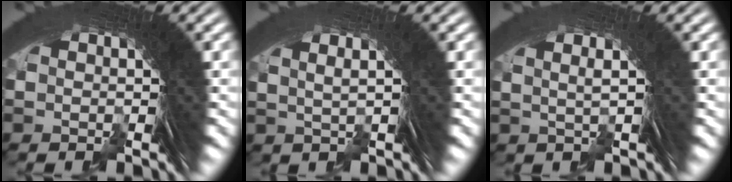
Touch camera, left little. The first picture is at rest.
{"total": 3.2, "force": [1.7, 0.1, 2.7], "torque": [-0.033, 0.011, 0.028]}
{"total": 3.4, "force": [1.7, 0.0, 2.9], "torque": [-0.030, 0.014, 0.024]}